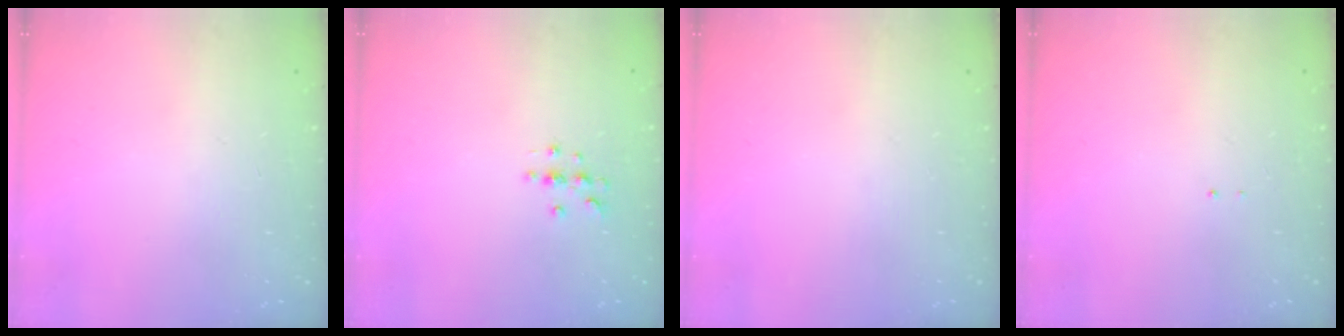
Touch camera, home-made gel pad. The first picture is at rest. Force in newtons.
{"total": 3.7, "press": 3.7, "slide": 0.4}
{"total": 0.0}
{"total": 0.7, "press": 0.7, "slide": 0.1}